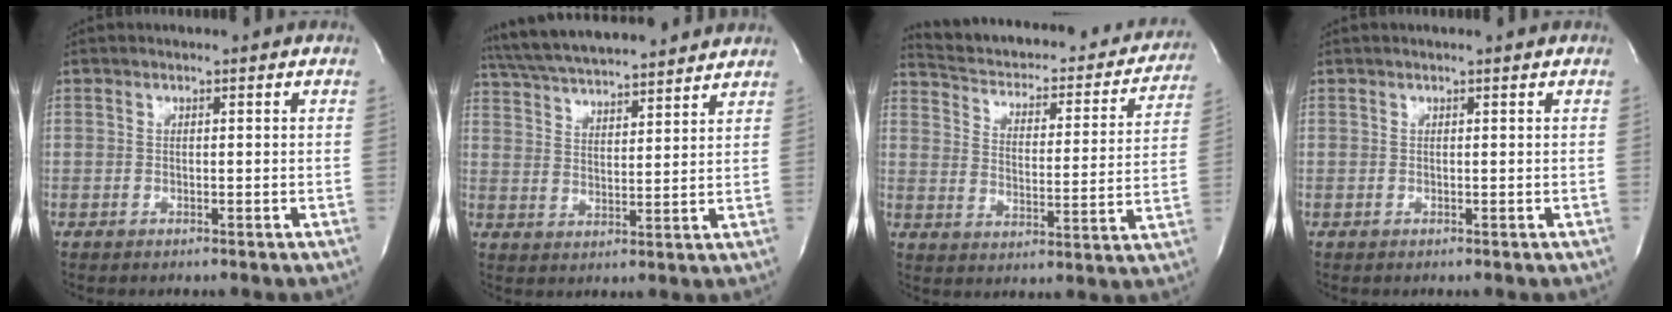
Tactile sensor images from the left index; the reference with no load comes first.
{"total": 17.7, "force": [16.1, 2.2, 7.2], "torque": [-0.131, 0.040, 0.251]}
{"total": 24.5, "force": [22.1, 6.7, 8.1], "torque": [-0.119, -0.031, 0.278]}
{"total": 0.9, "force": [0.8, -0.1, 0.3], "torque": [-0.008, 0.003, 0.012]}